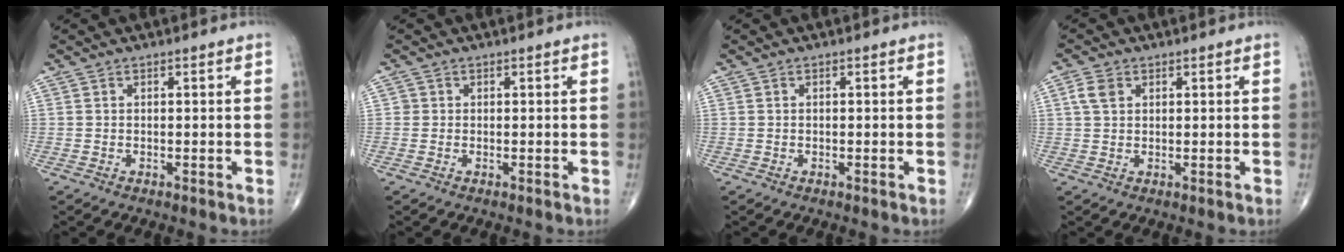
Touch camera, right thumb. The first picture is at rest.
{"total": 0.8, "force": [0.0, 0.8, 0.1], "torque": [0.005, 0.003, 0.001]}
{"total": 0.0}
{"total": 3.3, "force": [1.1, 2.5, 1.9], "torque": [-0.033, 0.005, 0.020]}